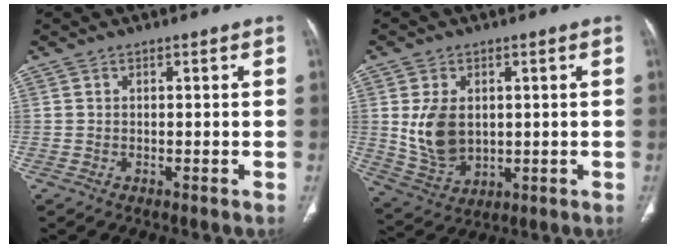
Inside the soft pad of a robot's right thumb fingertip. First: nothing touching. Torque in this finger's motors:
{"motor_torque": [0.13, 0.10, 0.52, -0.03, 0.15]}